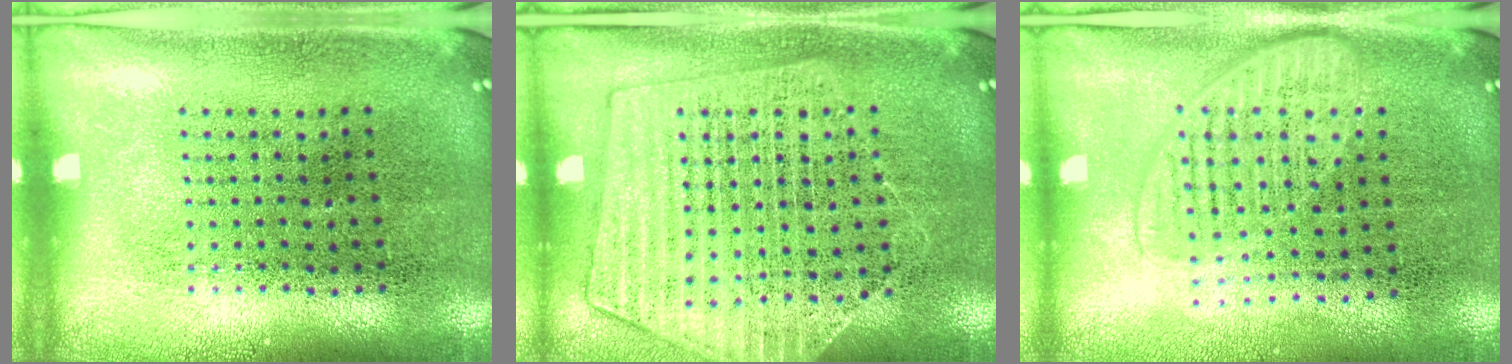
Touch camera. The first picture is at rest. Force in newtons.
{"total": 1.5, "press": 1.5, "slide": 0.2}
{"total": 1.4, "press": 1.3, "slide": 0.6}